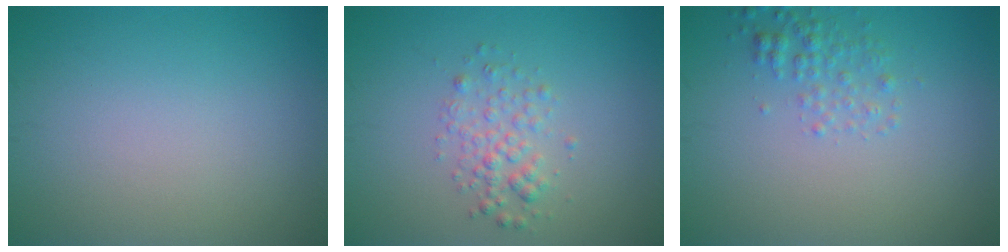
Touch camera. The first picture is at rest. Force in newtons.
{"total": 2.2, "press": 2.2, "slide": 0.1}
{"total": 1.8, "press": 1.8, "slide": 0.1}